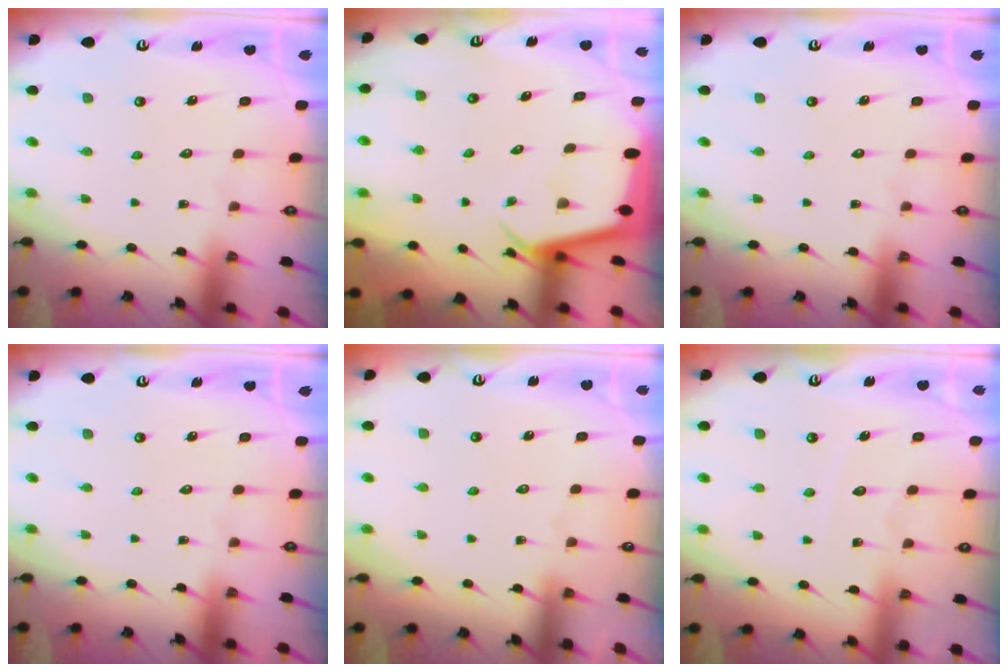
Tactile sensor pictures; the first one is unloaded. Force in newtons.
{"total": 3.7, "press": 3.7, "slide": 0.2}
{"total": 0.0}
{"total": 0.0}
{"total": 3.8, "press": 3.8, "slide": 0.6}
{"total": 5.0, "press": 5.0, "slide": 0.4}